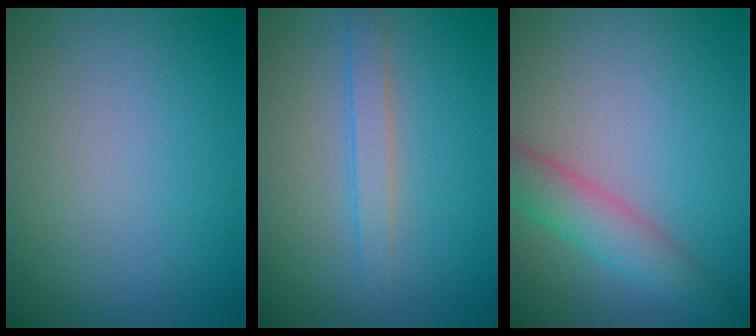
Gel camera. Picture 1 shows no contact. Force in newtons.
{"total": 1.8, "press": 1.8, "slide": 0.1}
{"total": 3.7, "press": 3.7, "slide": 0.2}